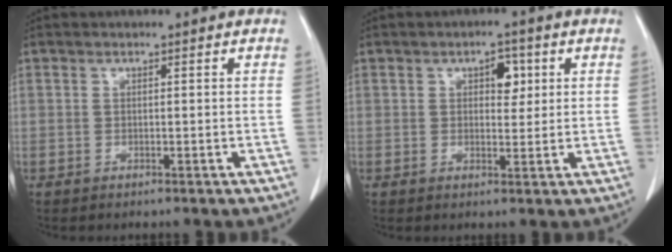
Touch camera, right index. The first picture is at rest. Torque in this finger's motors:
{"motor_torque": [0.08, 0.08, 0.04, 0.02]}